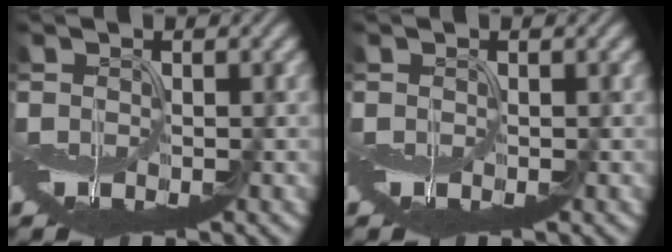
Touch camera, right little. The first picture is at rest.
{"total": 0.0}